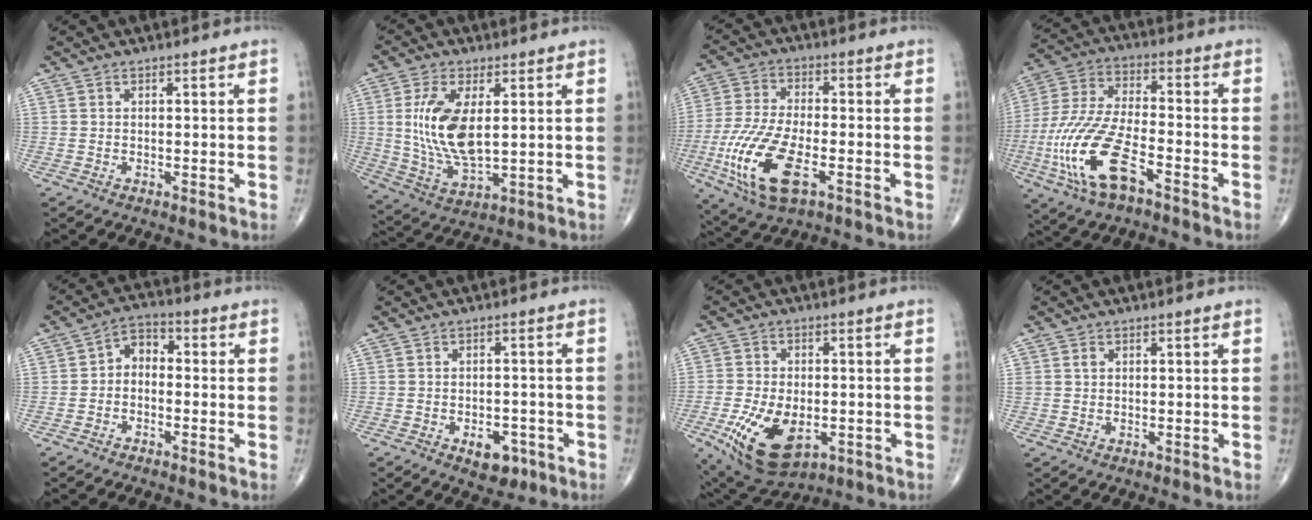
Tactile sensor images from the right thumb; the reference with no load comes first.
{"total": 13.0, "force": [2.1, 6.0, 11.3], "torque": [-0.227, -0.017, 0.051]}
{"total": 15.4, "force": [-5.2, 6.5, 12.9], "torque": [-0.284, 0.002, -0.092]}
{"total": 17.0, "force": [-7.1, 6.6, 14.0], "torque": [-0.311, 0.024, -0.131]}
{"total": 4.7, "force": [-0.7, 3.3, 3.2], "torque": [-0.034, 0.027, -0.030]}
{"total": 5.3, "force": [-2.4, 3.3, 3.3], "torque": [-0.028, 0.013, -0.026]}
{"total": 14.4, "force": [-4.6, 8.3, 10.9], "torque": [-0.198, 0.002, -0.061]}
{"total": 1.1, "force": [0.4, 0.9, 0.5], "torque": [-0.002, 0.000, 0.008]}